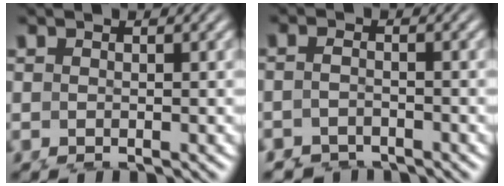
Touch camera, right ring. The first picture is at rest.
{"total": 1.8, "force": [-1.7, 0.5, -0.2], "torque": [-0.002, -0.009, -0.026]}